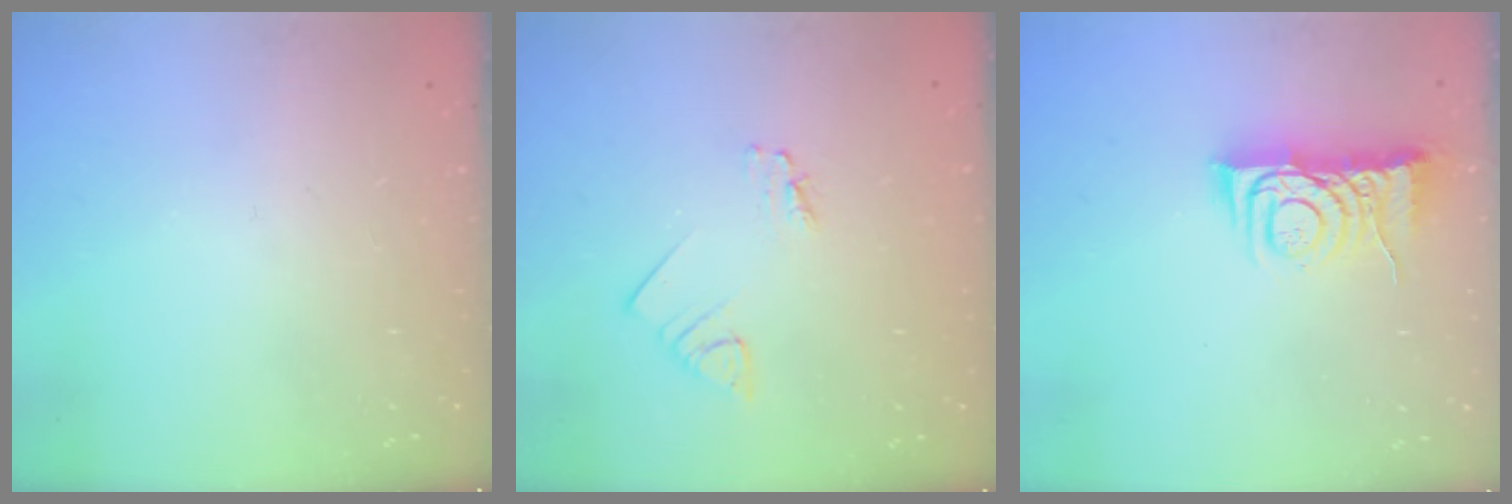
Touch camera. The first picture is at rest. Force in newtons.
{"total": 2.4, "press": 2.4, "slide": 0.1}
{"total": 7.2, "press": 7.1, "slide": 1.0}